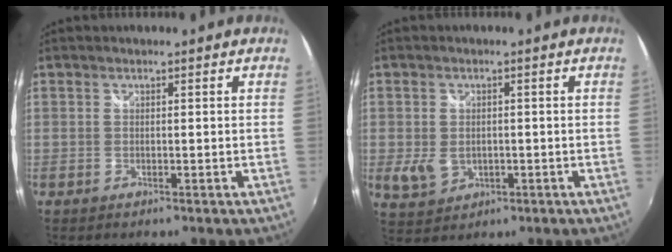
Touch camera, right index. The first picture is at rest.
{"total": 5.4, "force": [-0.8, 4.0, 3.6], "torque": [-0.078, -0.005, -0.007]}